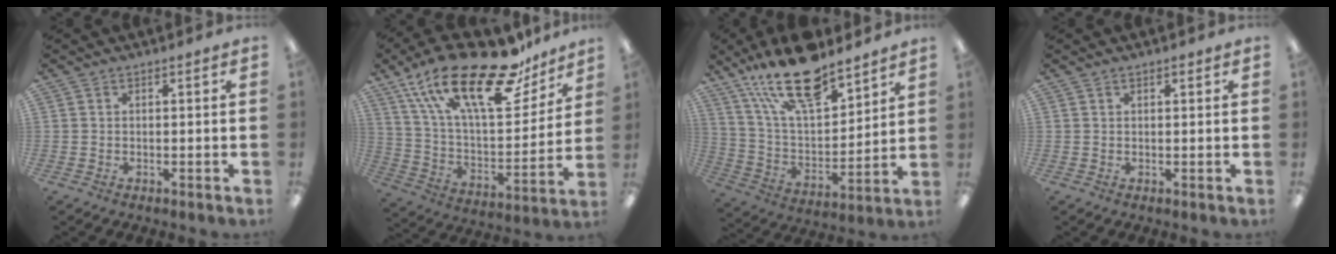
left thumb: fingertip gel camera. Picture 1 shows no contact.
{"total": 27.8, "force": [17.8, 11.0, 18.3], "torque": [-0.308, -0.099, 0.302]}
{"total": 20.6, "force": [15.4, 7.7, 11.5], "torque": [-0.213, -0.082, 0.268]}
{"total": 0.9, "force": [0.7, 0.4, 0.5], "torque": [-0.010, 0.002, 0.011]}